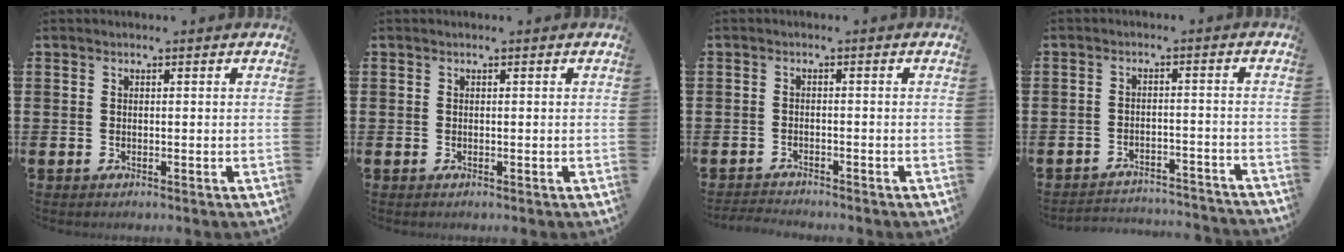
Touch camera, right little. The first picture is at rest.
{"total": 0.0}
{"total": 1.5, "force": [-1.5, 0.0, -0.1], "torque": [-0.003, 0.001, -0.031]}
{"total": 2.9, "force": [-2.9, 0.1, -0.1], "torque": [-0.005, 0.004, -0.064]}